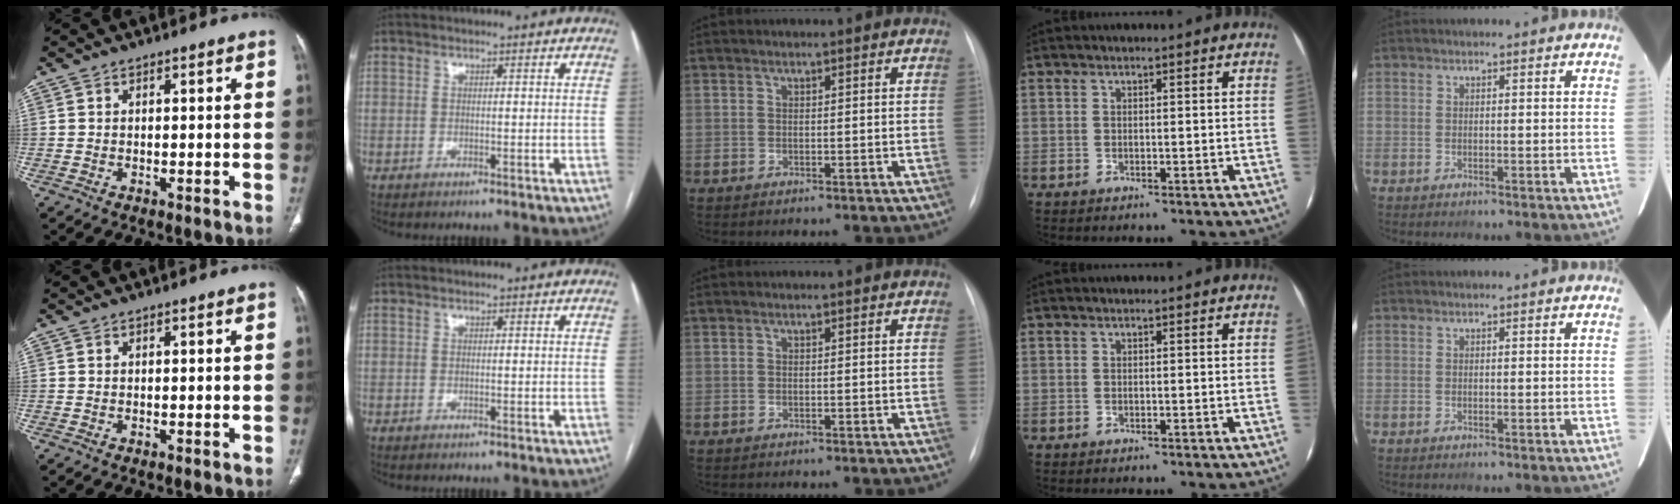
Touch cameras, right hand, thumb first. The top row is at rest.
{}